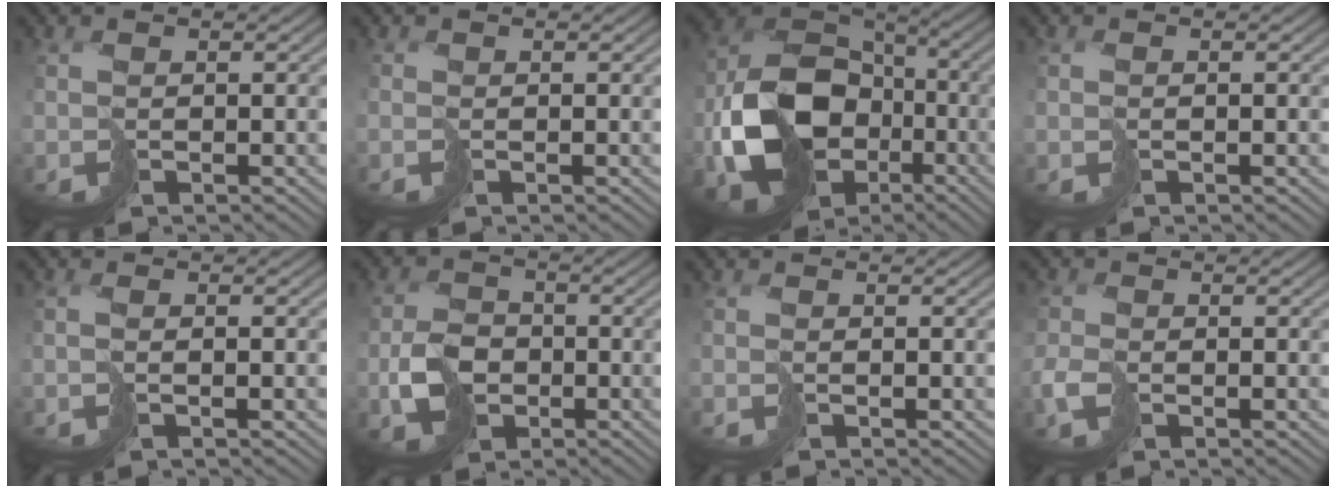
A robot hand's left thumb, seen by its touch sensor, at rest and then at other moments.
{"total": 0.0}
{"total": 15.1, "force": [-4.4, 11.6, 8.6], "torque": [-0.165, -0.036, -0.078]}
{"total": 0.6, "force": [0.0, 0.2, 0.6], "torque": [-0.010, 0.000, 0.001]}
{"total": 1.9, "force": [-0.6, 0.5, 1.7], "torque": [-0.032, -0.002, -0.013]}
{"total": 5.4, "force": [-1.7, 4.3, 2.7], "torque": [-0.057, -0.006, -0.032]}
{"total": 0.7, "force": [-0.3, 0.1, 0.6], "torque": [-0.010, 0.000, -0.009]}
{"total": 2.9, "force": [-1.1, 2.0, 1.9], "torque": [-0.049, -0.009, -0.023]}